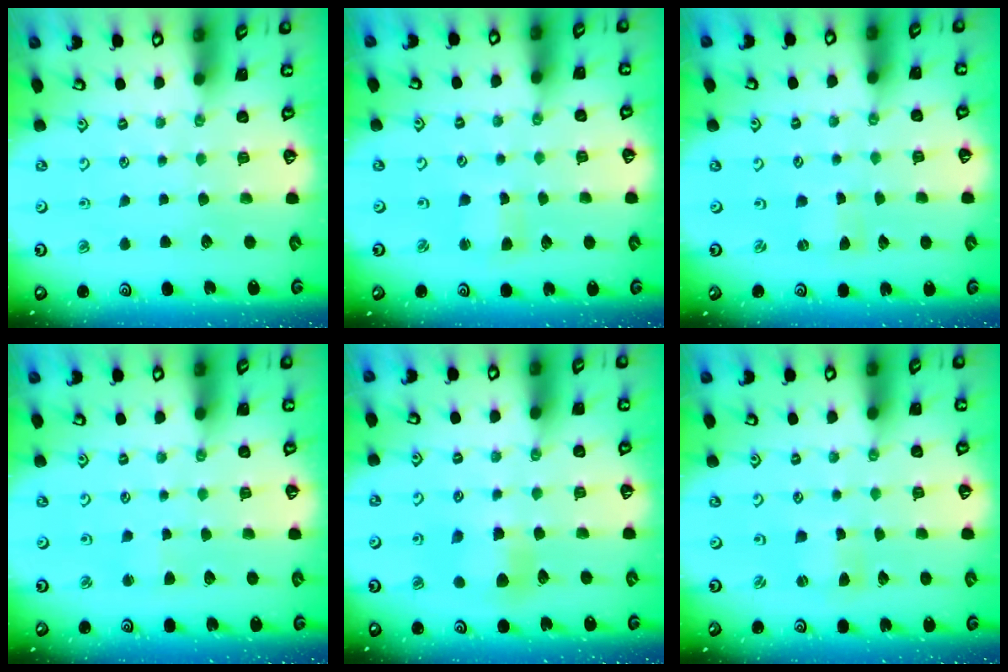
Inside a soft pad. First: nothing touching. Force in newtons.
{"total": 2.3, "press": 2.3, "slide": 0.4}
{"total": 0.0}
{"total": 1.6, "press": 1.5, "slide": 0.3}
{"total": 6.3, "press": 6.3, "slide": 0.4}
{"total": 0.6, "press": 0.6, "slide": 0.1}